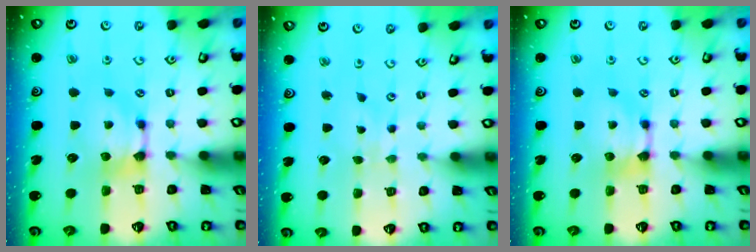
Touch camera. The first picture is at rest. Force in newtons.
{"total": 2.7, "press": 2.6, "slide": 0.4}
{"total": 0.0}